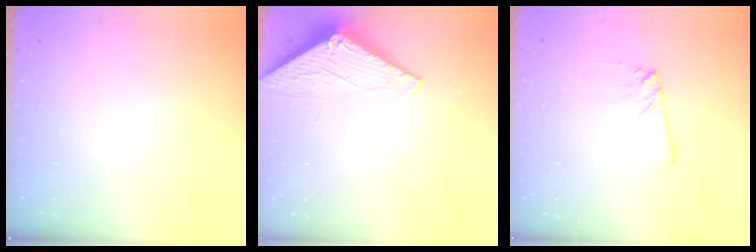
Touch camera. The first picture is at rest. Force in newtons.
{"total": 2.8, "press": 2.8, "slide": 0.2}
{"total": 3.3, "press": 3.3, "slide": 0.3}